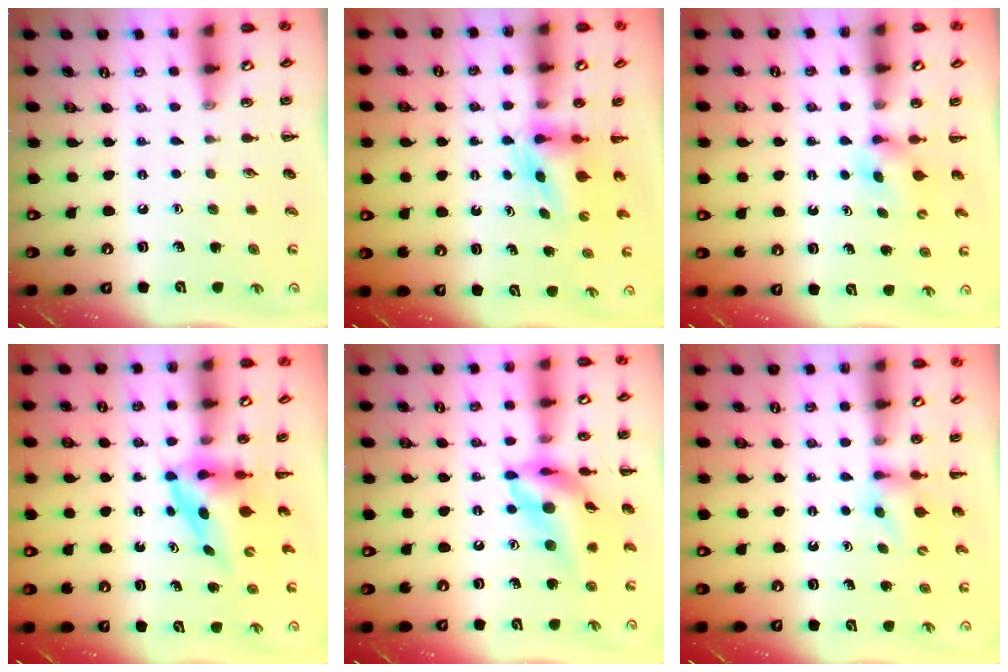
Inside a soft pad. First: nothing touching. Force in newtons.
{"total": 4.4, "press": 4.4, "slide": 0.7}
{"total": 2.9, "press": 2.6, "slide": 1.3}
{"total": 4.0, "press": 3.9, "slide": 0.8}
{"total": 14.5, "press": 13.7, "slide": 4.8}
{"total": 4.4, "press": 4.2, "slide": 1.2}